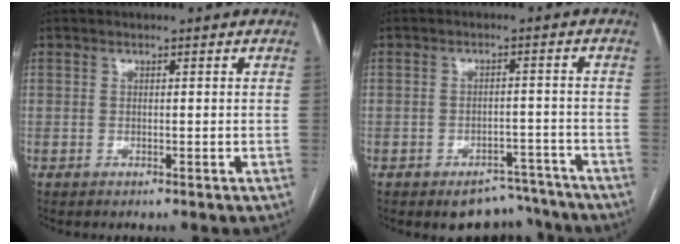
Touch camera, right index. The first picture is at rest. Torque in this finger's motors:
{"motor_torque": [0.54, -0.50, 0.20, 0.03]}